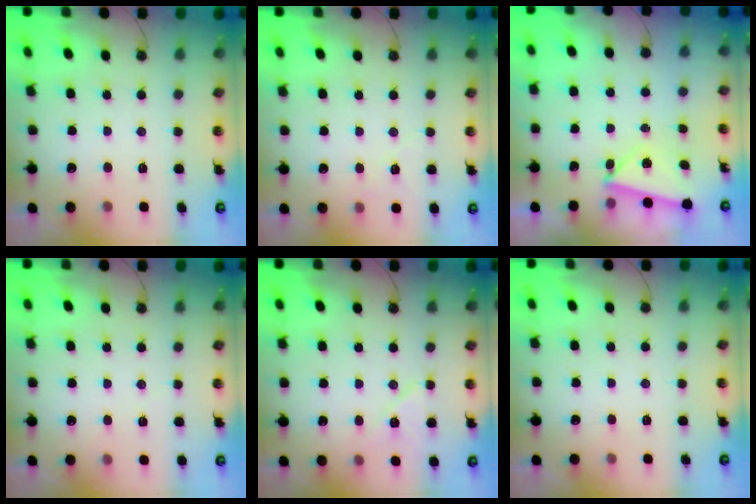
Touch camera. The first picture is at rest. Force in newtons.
{"total": 5.3, "press": 5.0, "slide": 1.7}
{"total": 4.4, "press": 4.2, "slide": 1.1}
{"total": 2.0, "press": 2.0, "slide": 0.4}
{"total": 7.9, "press": 7.9, "slide": 0.8}
{"total": 0.0}